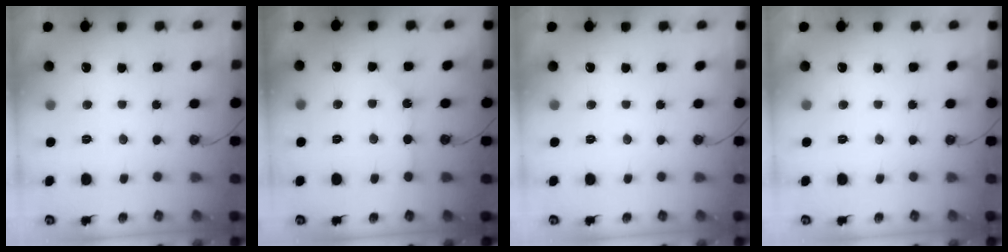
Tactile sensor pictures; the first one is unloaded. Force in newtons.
{"total": 3.9, "press": 3.9, "slide": 0.5}
{"total": 0.0}
{"total": 0.0}